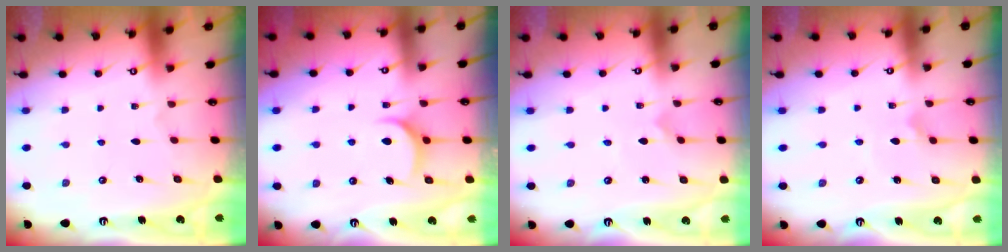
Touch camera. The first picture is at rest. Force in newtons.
{"total": 7.6, "press": 7.5, "slide": 0.3}
{"total": 0.0}
{"total": 3.0, "press": 3.0, "slide": 0.3}